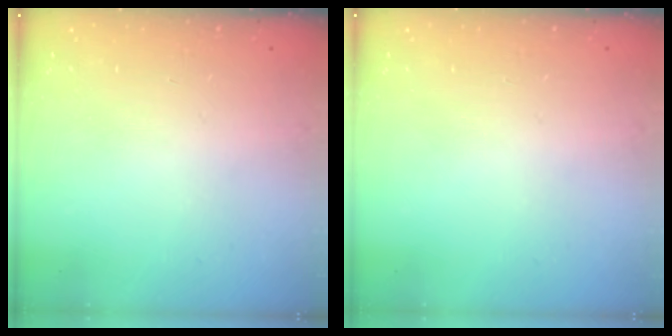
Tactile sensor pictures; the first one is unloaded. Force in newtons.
{"total": 0.0}